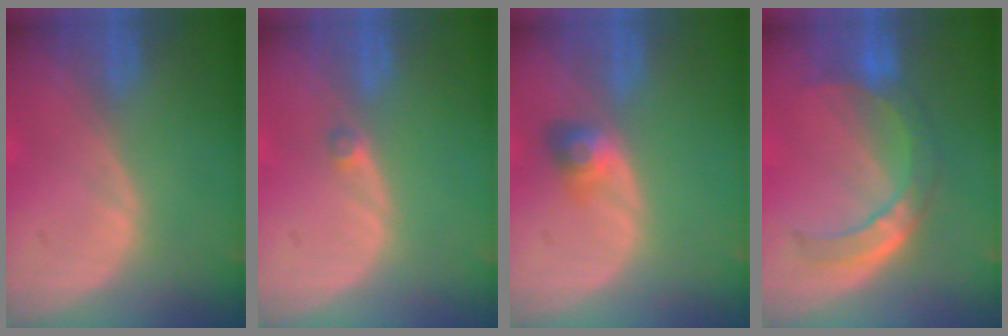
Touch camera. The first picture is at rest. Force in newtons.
{"total": 1.1, "press": 1.0, "slide": 0.6}
{"total": 3.1, "press": 2.8, "slide": 1.4}
{"total": 6.9, "press": 6.7, "slide": 1.4}